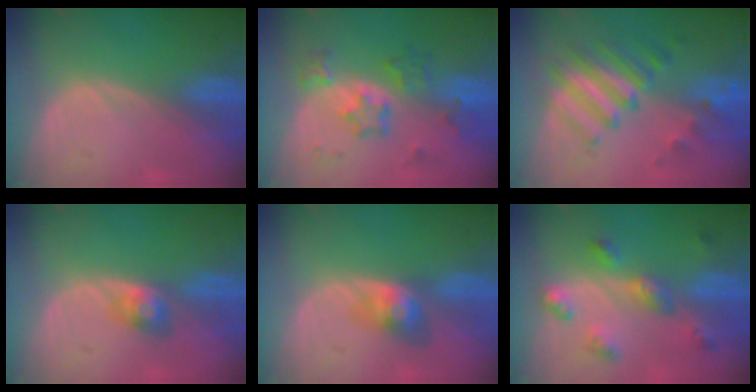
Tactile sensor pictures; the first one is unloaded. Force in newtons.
{"total": 6.3, "press": 6.3, "slide": 0.5}
{"total": 8.0, "press": 7.9, "slide": 1.3}
{"total": 2.9, "press": 2.9, "slide": 0.0}
{"total": 4.0, "press": 4.0, "slide": 0.3}
{"total": 6.5, "press": 5.8, "slide": 2.9}